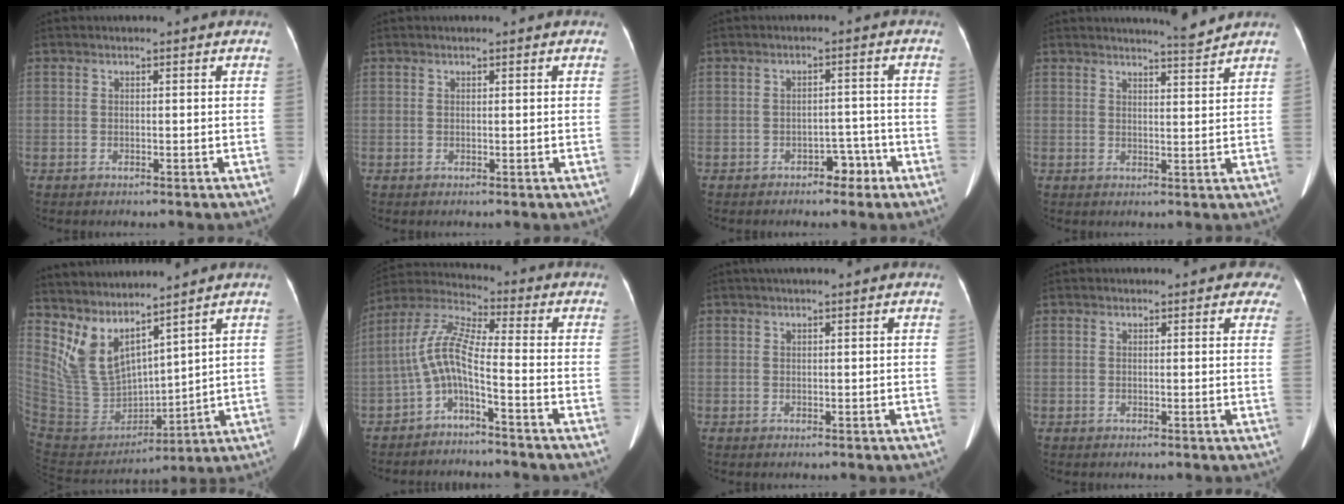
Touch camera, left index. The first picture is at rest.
{"total": 0.7, "force": [0.5, 0.1, 0.4], "torque": [-0.007, 0.010, 0.007]}
{"total": 3.3, "force": [-2.3, 1.7, 1.5], "torque": [-0.015, 0.008, -0.030]}
{"total": 3.7, "force": [3.6, -0.9, 0.5], "torque": [-0.016, -0.016, 0.051]}
{"total": 12.9, "force": [10.8, 3.9, 6.0], "torque": [-0.134, -0.005, 0.232]}
{"total": 7.1, "force": [-3.3, 0.9, 6.2], "torque": [-0.144, 0.024, -0.069]}
{"total": 1.9, "force": [1.4, -0.2, 1.3], "torque": [-0.014, 0.029, 0.026]}
{"total": 4.5, "force": [3.7, 1.7, 2.1], "torque": [-0.003, 0.001, 0.025]}